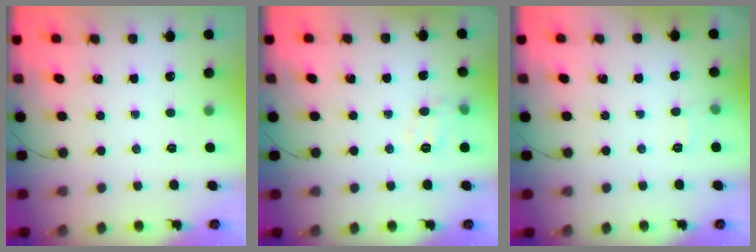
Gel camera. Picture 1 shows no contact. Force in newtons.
{"total": 5.6, "press": 5.5, "slide": 1.2}
{"total": 3.2, "press": 2.8, "slide": 1.6}